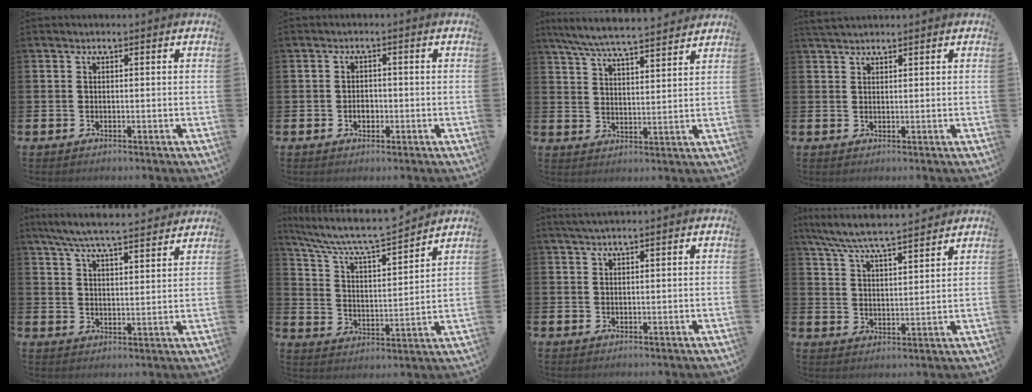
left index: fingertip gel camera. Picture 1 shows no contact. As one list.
[{"total": 1.9, "force": [-0.5, 1.4, 1.1], "torque": [-0.015, 0.002, -0.014]}, {"total": 7.1, "force": [6.8, 0.3, 2.3], "torque": [-0.069, -0.037, 0.120]}, {"total": 2.0, "force": [1.9, 0.4, 0.2], "torque": [-0.006, -0.003, 0.036]}, {"total": 7.0, "force": [6.6, 0.4, 2.3], "torque": [-0.059, -0.038, 0.116]}, {"total": 8.3, "force": [7.8, 0.9, 2.7], "torque": [-0.087, -0.055, 0.132]}, {"total": 1.4, "force": [1.2, -0.1, 0.8], "torque": [-0.019, 0.003, 0.023]}, {"total": 7.3, "force": [7.0, 0.2, 2.1], "torque": [-0.067, -0.039, 0.125]}]